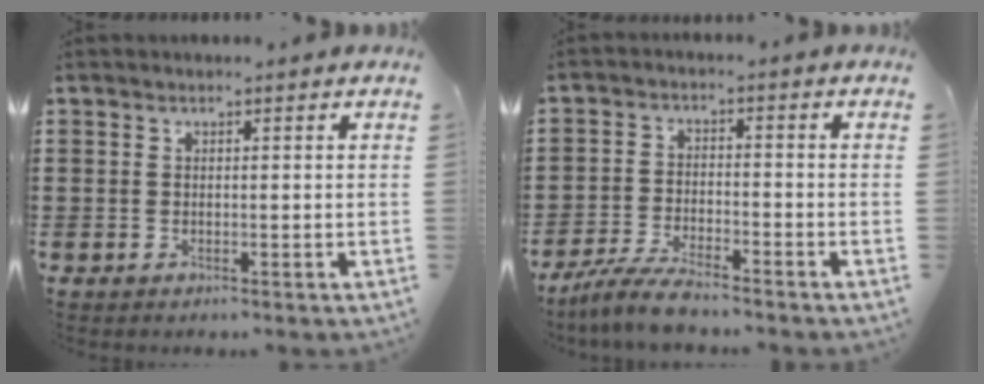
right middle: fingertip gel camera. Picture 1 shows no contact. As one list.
[{"total": 5.4, "force": [-4.9, 0.4, 2.2], "torque": [-0.057, -0.007, -0.097]}]